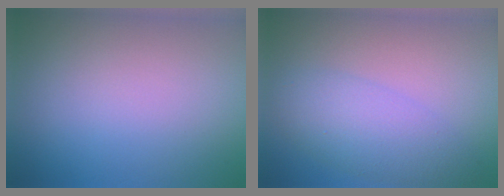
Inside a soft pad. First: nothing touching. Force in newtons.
{"total": 4.3, "press": 4.3, "slide": 0.0}